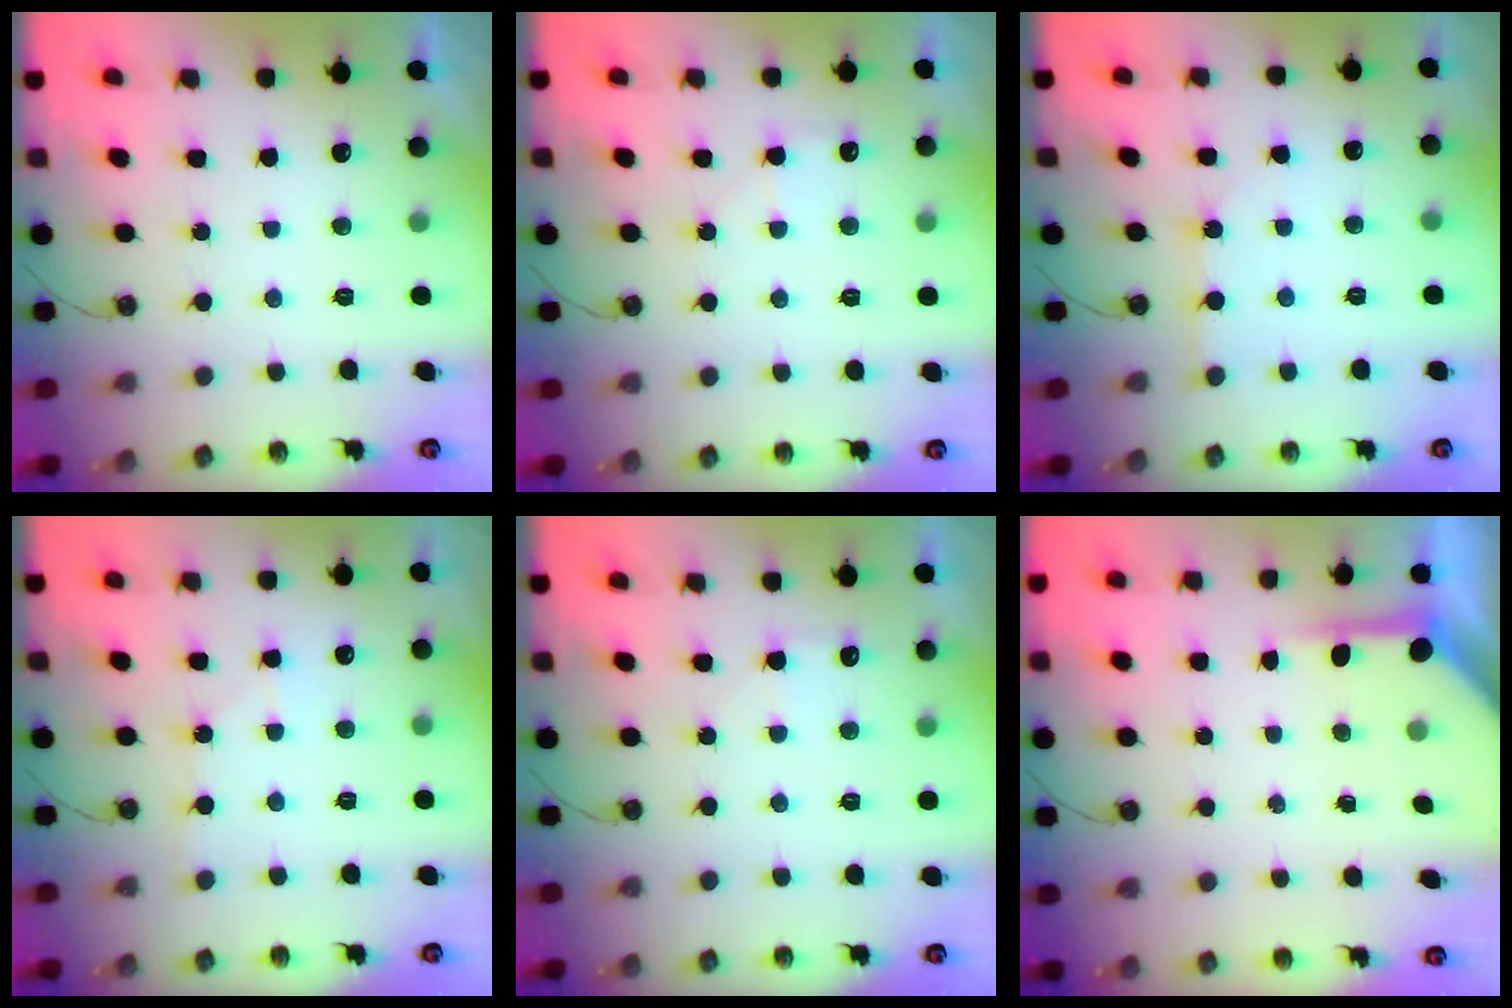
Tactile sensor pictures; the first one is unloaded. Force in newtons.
{"total": 6.5, "press": 6.5, "slide": 0.8}
{"total": 2.6, "press": 2.6, "slide": 0.4}
{"total": 3.3, "press": 3.2, "slide": 0.5}
{"total": 4.2, "press": 4.1, "slide": 0.5}
{"total": 4.3, "press": 4.3, "slide": 0.4}